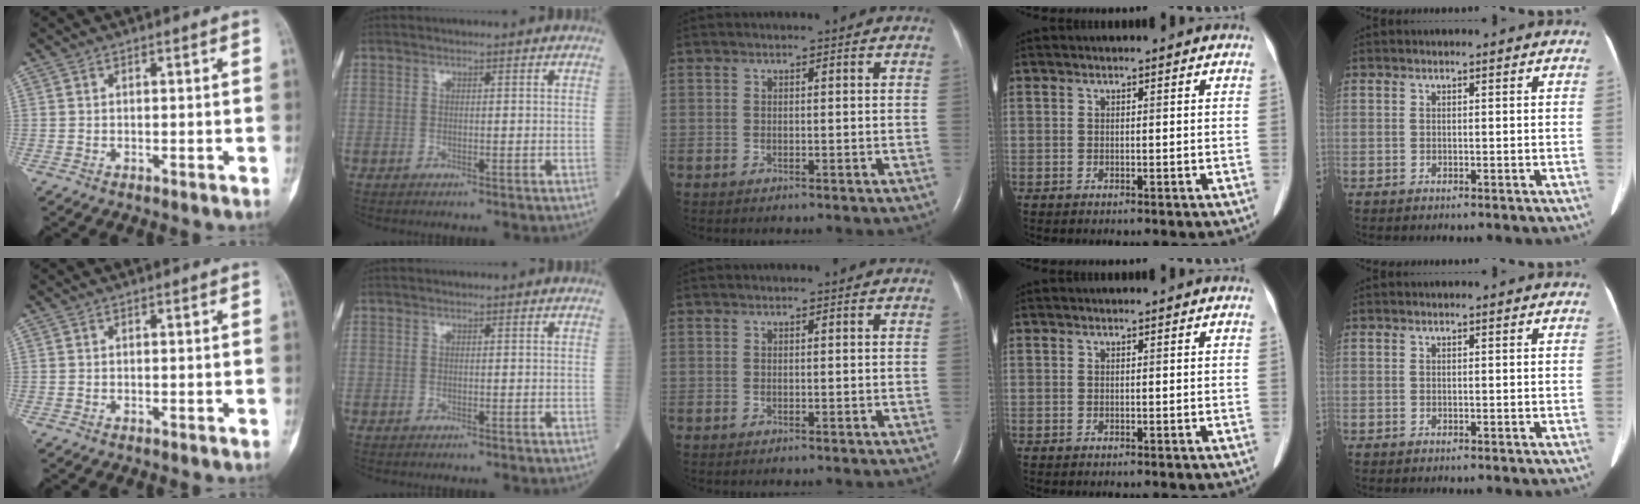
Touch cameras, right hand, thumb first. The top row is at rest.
{}